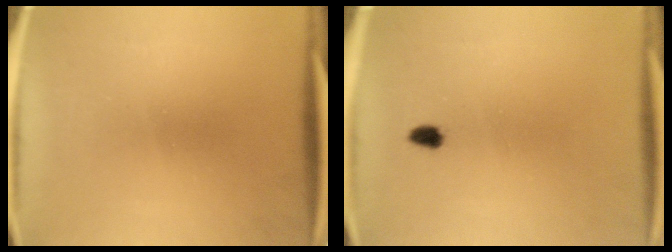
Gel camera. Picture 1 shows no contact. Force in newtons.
{"total": 1.4}